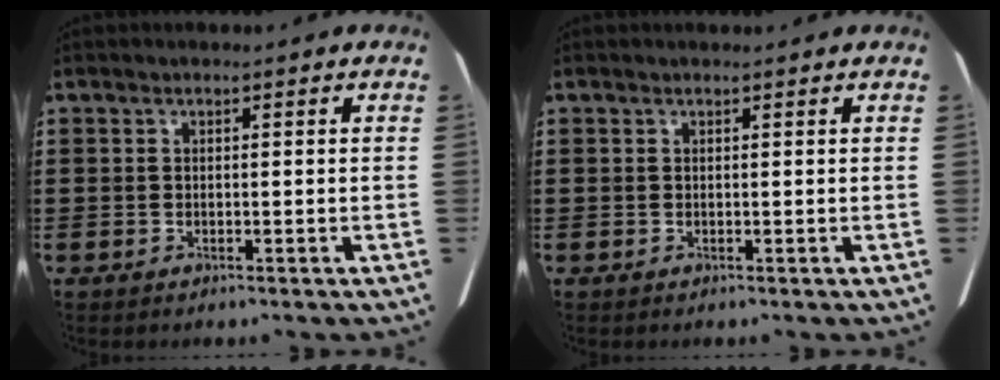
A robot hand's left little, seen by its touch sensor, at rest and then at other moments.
{"total": 0.0}